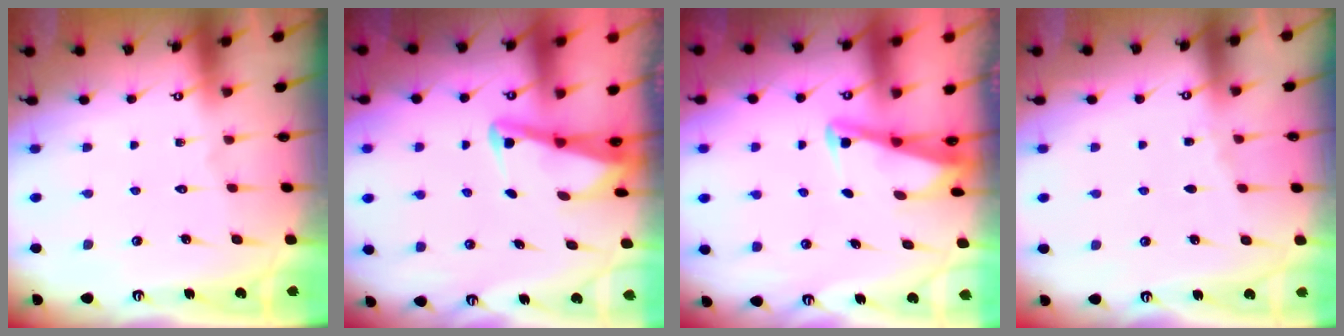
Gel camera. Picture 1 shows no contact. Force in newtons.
{"total": 3.1, "press": 3.1, "slide": 0.3}
{"total": 2.8, "press": 2.8, "slide": 0.3}
{"total": 2.7, "press": 2.7, "slide": 0.4}